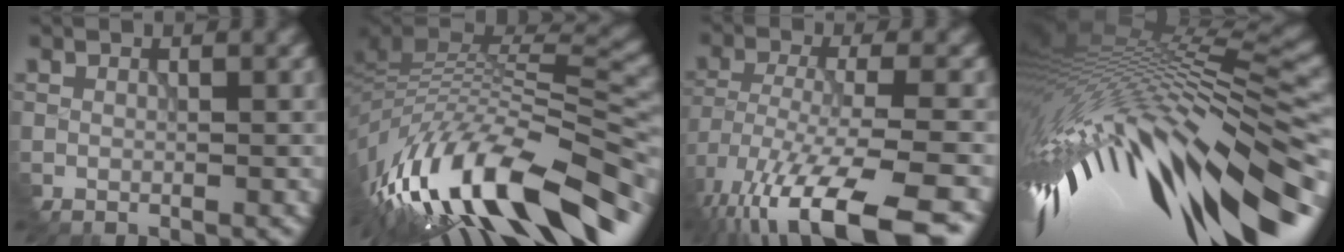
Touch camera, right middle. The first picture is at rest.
{"total": 15.4, "force": [-6.7, 5.5, 12.7], "torque": [-0.245, 0.013, -0.105]}
{"total": 12.6, "force": [-8.6, 3.9, 8.3], "torque": [-0.184, -0.030, -0.117]}
{"total": 18.0, "force": [-3.6, 5.3, 16.8], "torque": [-0.314, -0.029, -0.044]}